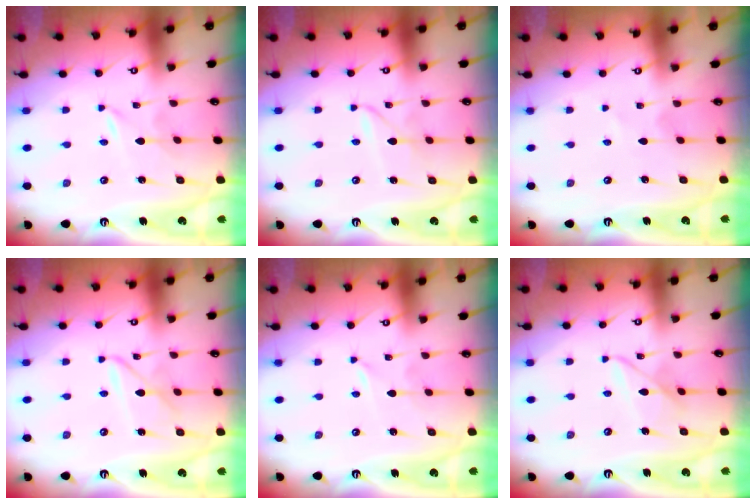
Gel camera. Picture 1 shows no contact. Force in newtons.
{"total": 2.1, "press": 2.1, "slide": 0.2}
{"total": 1.0, "press": 1.0, "slide": 0.1}
{"total": 4.9, "press": 4.9, "slide": 0.4}
{"total": 0.0}
{"total": 7.3, "press": 7.3, "slide": 0.5}